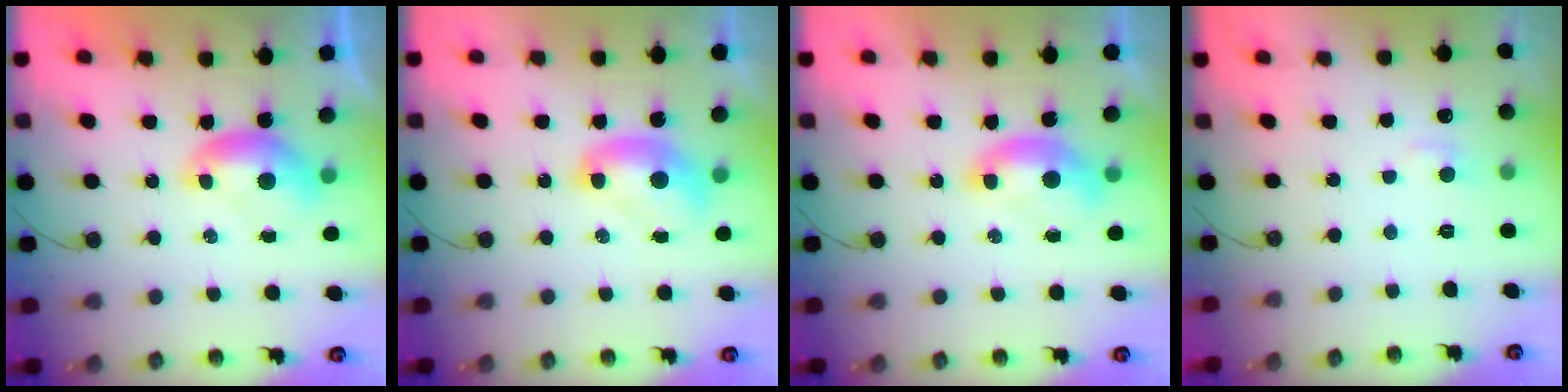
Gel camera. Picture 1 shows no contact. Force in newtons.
{"total": 2.1, "press": 2.1, "slide": 0.2}
{"total": 1.6, "press": 1.5, "slide": 0.6}
{"total": 1.4, "press": 1.2, "slide": 0.7}